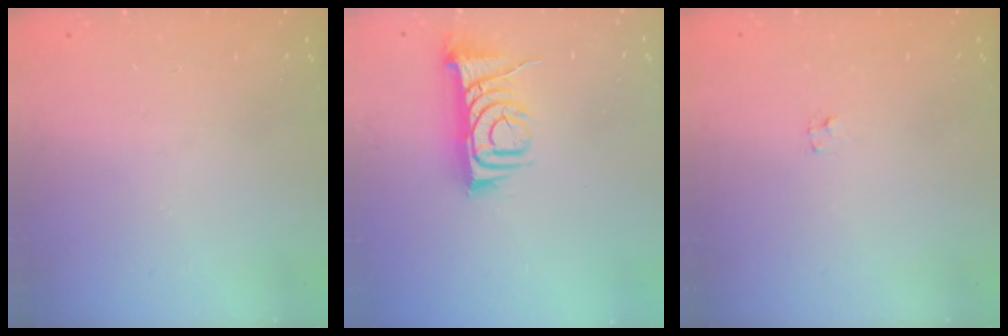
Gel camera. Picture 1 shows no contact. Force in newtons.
{"total": 8.1, "press": 8.1, "slide": 0.6}
{"total": 1.2, "press": 1.2, "slide": 0.1}